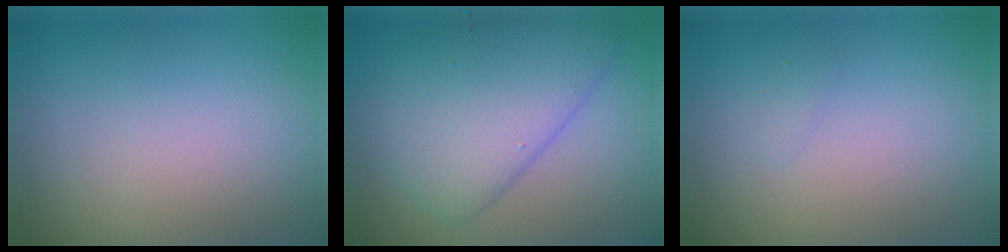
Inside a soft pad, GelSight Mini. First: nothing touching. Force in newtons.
{"total": 7.0, "press": 7.0, "slide": 0.3}
{"total": 0.6, "press": 0.6, "slide": 0.0}